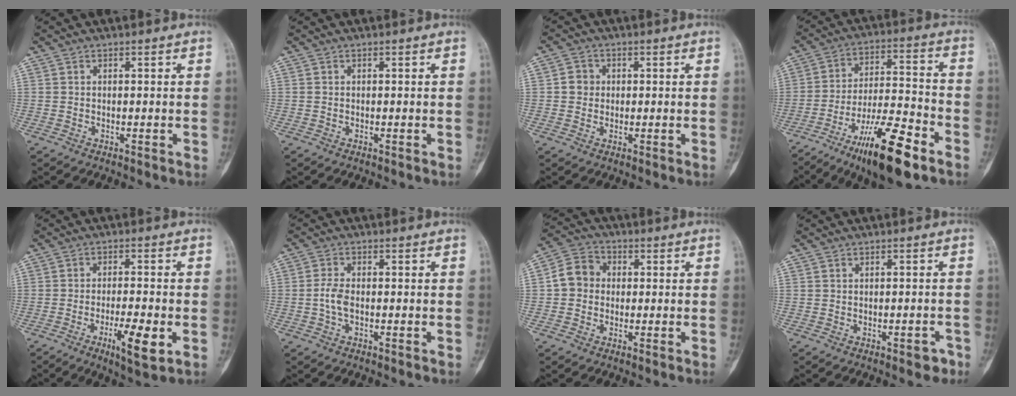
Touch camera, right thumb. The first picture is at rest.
{"total": 0.0}
{"total": 3.0, "force": [0.3, 2.9, 1.0], "torque": [0.003, 0.005, 0.001]}
{"total": 17.2, "force": [-10.2, 4.2, 13.2], "torque": [-0.225, 0.058, -0.173]}
{"total": 7.9, "force": [-2.8, 1.7, 7.2], "torque": [-0.123, -0.002, -0.043]}
{"total": 3.2, "force": [-0.6, 1.5, 2.8], "torque": [-0.063, 0.007, -0.016]}
{"total": 6.5, "force": [0.0, 5.8, 3.1], "torque": [-0.040, 0.019, -0.014]}
{"total": 2.4, "force": [-1.4, 1.1, 1.5], "torque": [-0.008, 0.011, -0.015]}